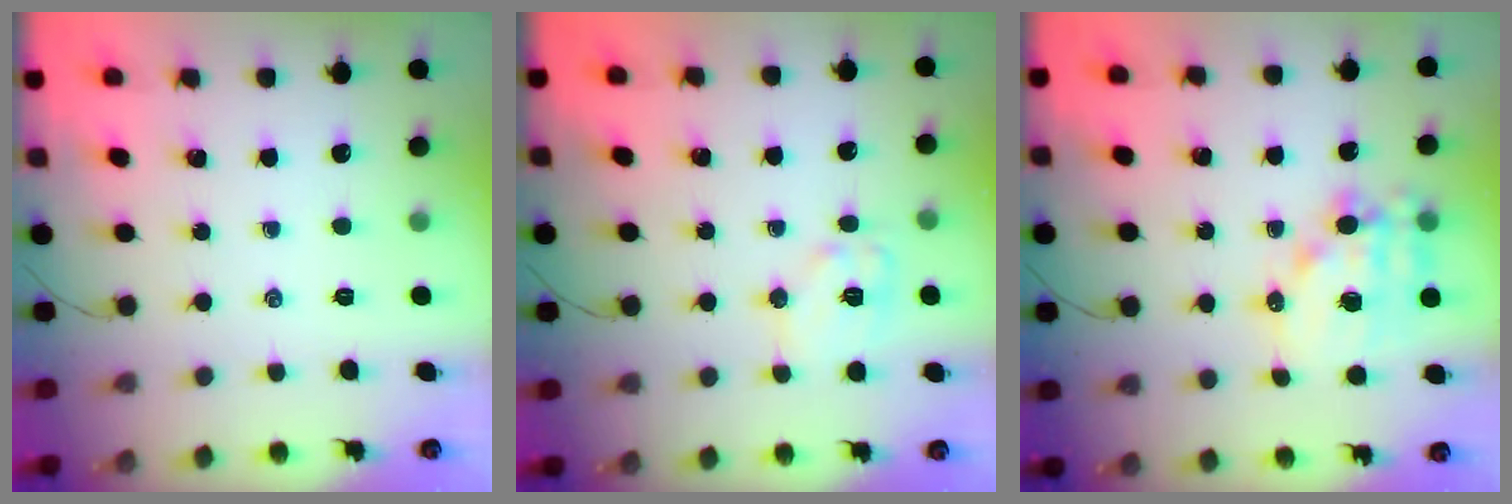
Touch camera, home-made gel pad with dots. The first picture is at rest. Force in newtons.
{"total": 9.4, "press": 9.4, "slide": 0.7}
{"total": 13.8, "press": 13.4, "slide": 3.1}